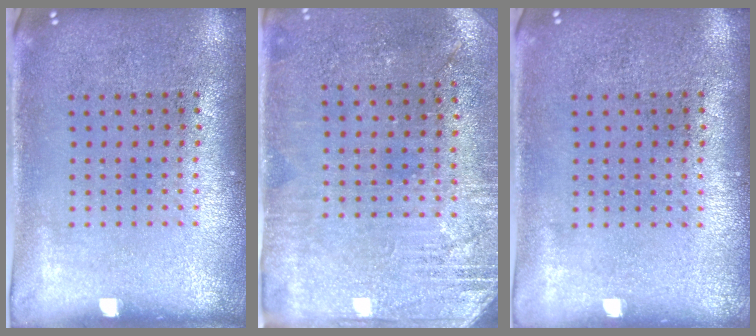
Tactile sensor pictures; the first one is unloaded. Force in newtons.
{"total": 2.8, "press": 2.5, "slide": 1.2}
{"total": 0.0}